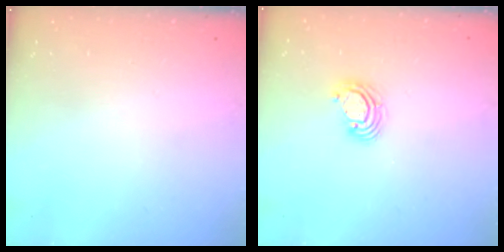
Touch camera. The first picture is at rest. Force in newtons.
{"total": 6.1, "press": 6.1, "slide": 0.5}